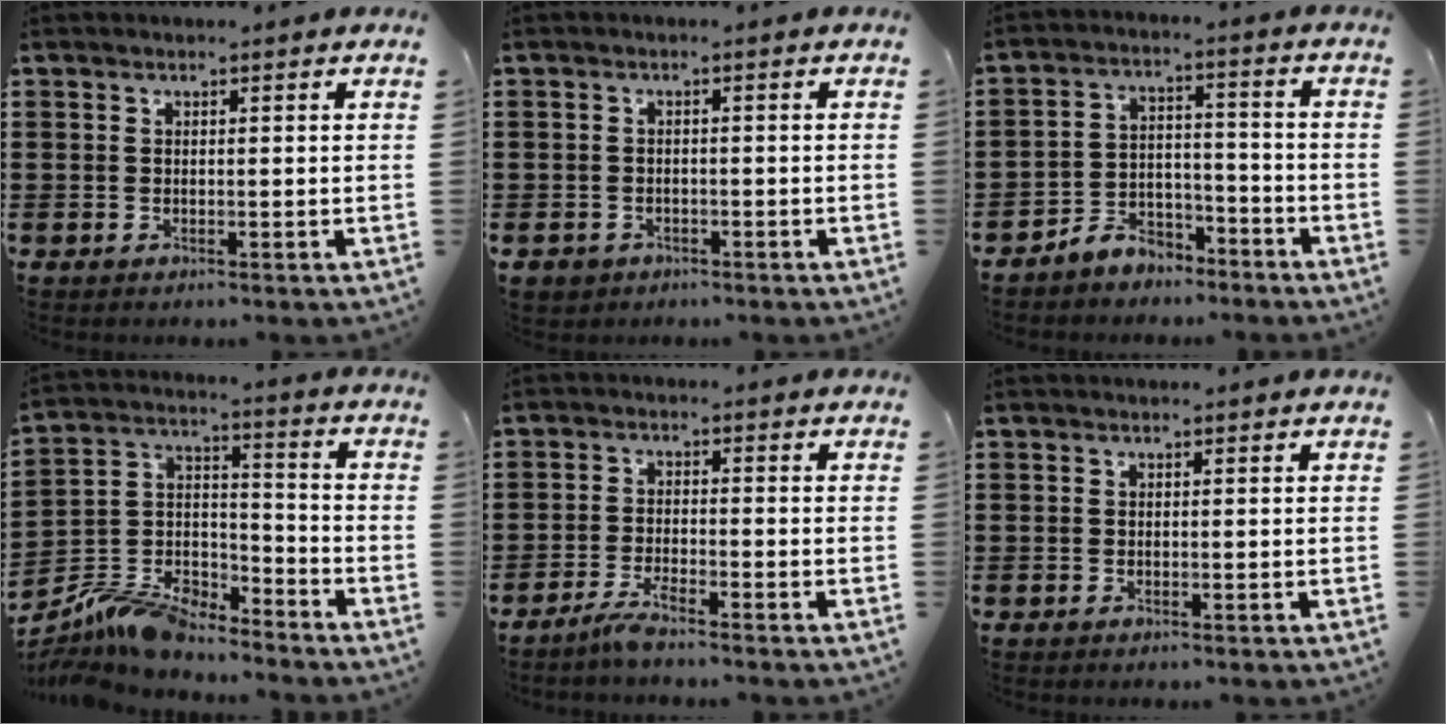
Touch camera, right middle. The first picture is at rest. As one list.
[{"total": 1.2, "force": [-0.9, 0.8, 0.0], "torque": [-0.004, 0.002, -0.022]}, {"total": 4.8, "force": [-4.4, 1.9, 0.1], "torque": [-0.008, 0.010, -0.093]}, {"total": 9.9, "force": [-9.4, 1.6, 2.5], "torque": [-0.061, 0.015, -0.190]}, {"total": 2.8, "force": [-2.5, -0.3, 1.2], "torque": [-0.034, -0.003, -0.052]}, {"total": 0.0}]